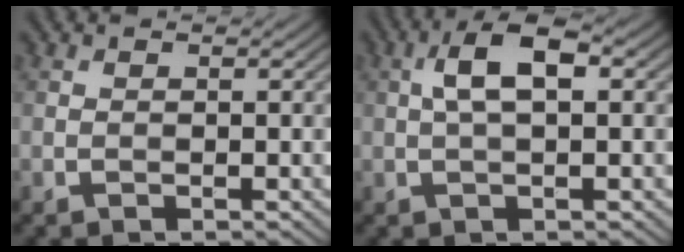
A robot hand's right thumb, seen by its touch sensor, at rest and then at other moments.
{"total": 5.3, "force": [1.0, 2.1, 4.8], "torque": [-0.095, 0.014, 0.015]}